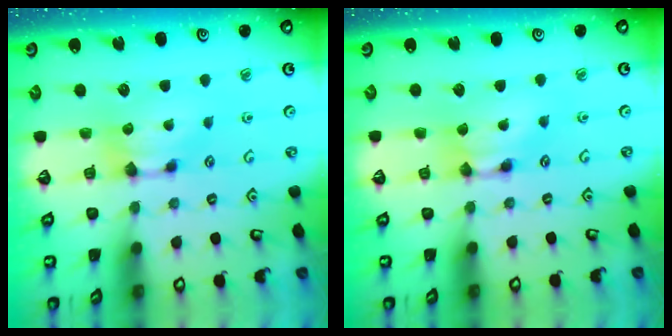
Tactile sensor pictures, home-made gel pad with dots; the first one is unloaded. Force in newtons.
{"total": 1.4, "press": 1.4, "slide": 0.1}